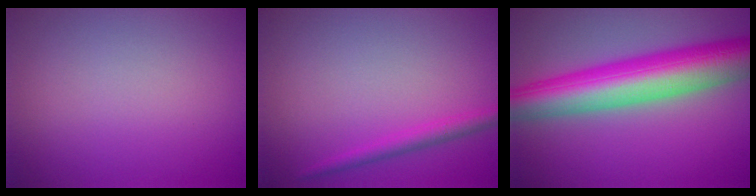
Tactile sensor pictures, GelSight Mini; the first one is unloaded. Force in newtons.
{"total": 1.8, "press": 1.8, "slide": 0.2}
{"total": 10.8, "press": 10.8, "slide": 0.3}